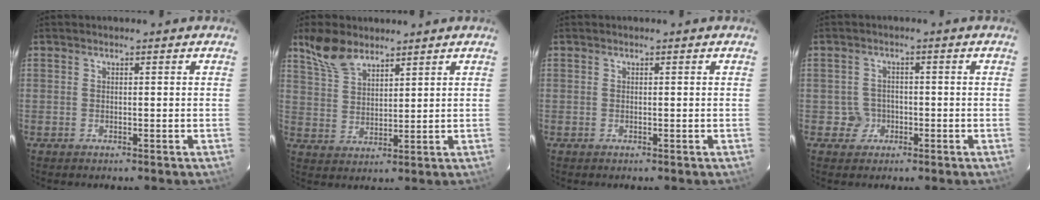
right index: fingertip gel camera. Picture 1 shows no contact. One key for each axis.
{"total": 7.8, "fx": 6.0, "fy": 3.5, "fz": 3.6, "tx": -0.075, "ty": 0.018, "tz": 0.123}
{"total": 0.0}
{"total": 3.1, "fx": -1.0, "fy": 2.9, "fz": 0.1, "tx": -0.006, "ty": 0.010, "tz": -0.015}